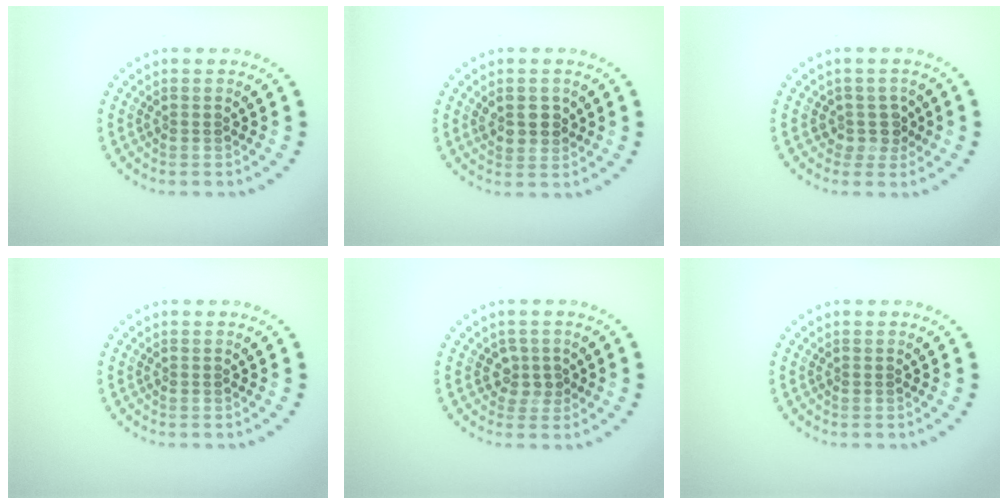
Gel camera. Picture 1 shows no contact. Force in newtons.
{"total": 2.6, "press": 2.5, "slide": 0.6}
{"total": 1.8, "press": 1.4, "slide": 1.2}
{"total": 0.0}
{"total": 1.7, "press": 1.3, "slide": 1.1}
{"total": 0.0}